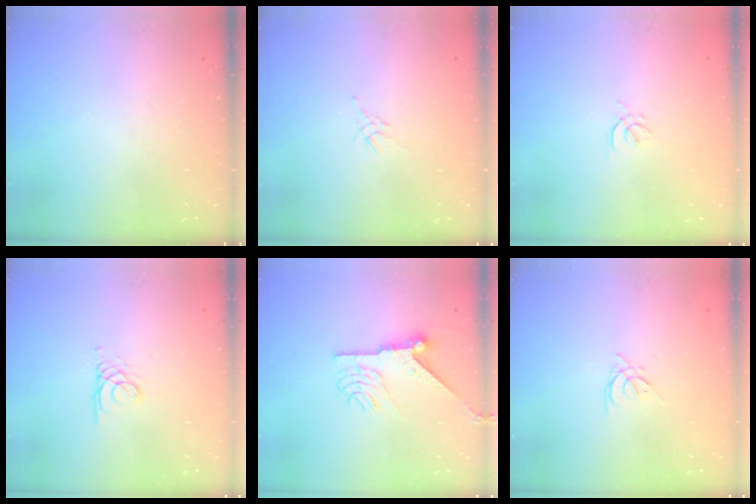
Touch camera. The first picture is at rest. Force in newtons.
{"total": 2.1, "press": 2.0, "slide": 0.5}
{"total": 1.7, "press": 1.6, "slide": 0.6}
{"total": 1.4, "press": 1.3, "slide": 0.1}
{"total": 10.2, "press": 10.2, "slide": 0.5}
{"total": 2.5, "press": 2.4, "slide": 0.5}